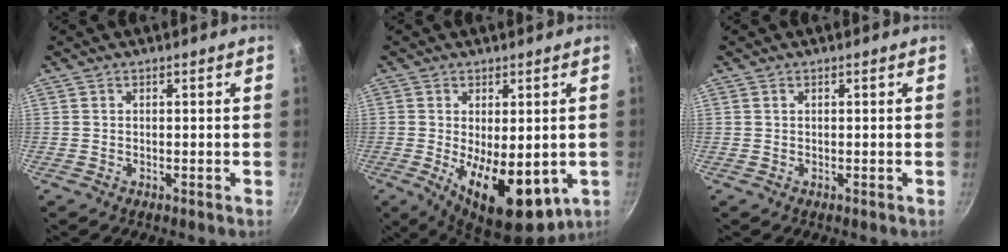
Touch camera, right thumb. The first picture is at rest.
{"total": 14.8, "force": [-2.7, 7.1, 12.7], "torque": [-0.174, -0.021, -0.023]}
{"total": 0.0}